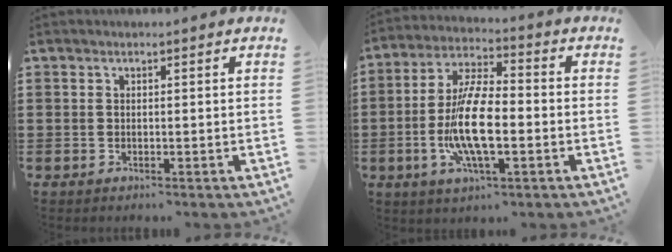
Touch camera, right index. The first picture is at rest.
{"total": 11.4, "force": [-2.2, 3.9, 10.5], "torque": [-0.230, -0.010, -0.047]}